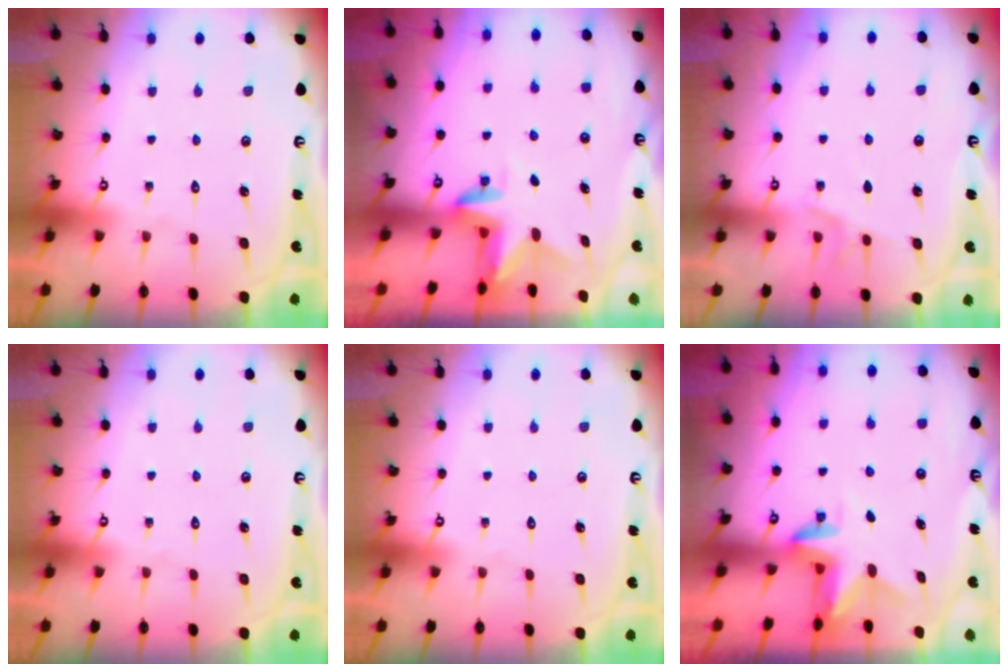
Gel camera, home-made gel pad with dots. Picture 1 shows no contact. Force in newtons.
{"total": 2.9, "press": 2.9, "slide": 0.2}
{"total": 4.1, "press": 3.8, "slide": 1.5}
{"total": 0.0}
{"total": 0.0}
{"total": 2.9, "press": 2.9, "slide": 0.2}